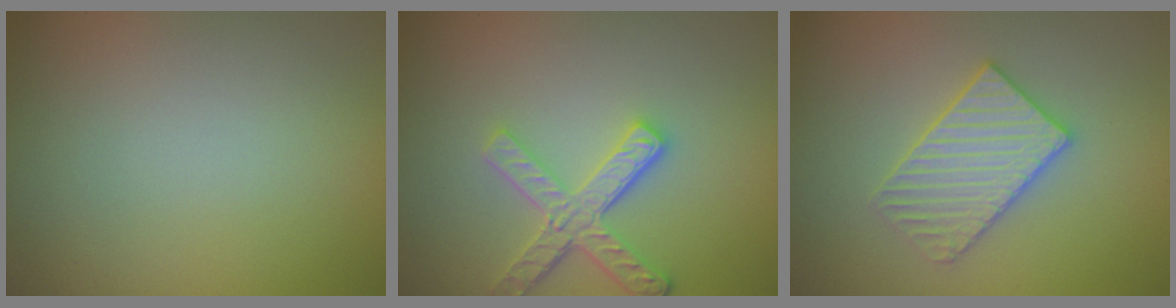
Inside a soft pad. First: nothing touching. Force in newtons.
{"total": 4.2, "press": 3.3, "slide": 2.7}
{"total": 3.3, "press": 3.3, "slide": 0.6}